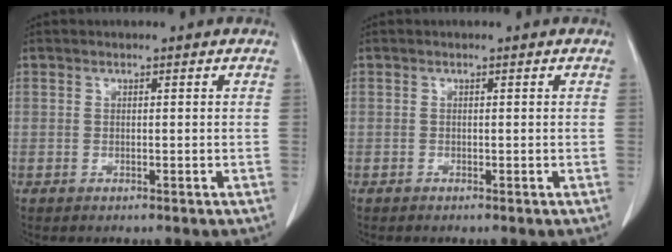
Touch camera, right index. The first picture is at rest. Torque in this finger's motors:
{"motor_torque": [0.04, -0.01, -0.01, 0.01]}